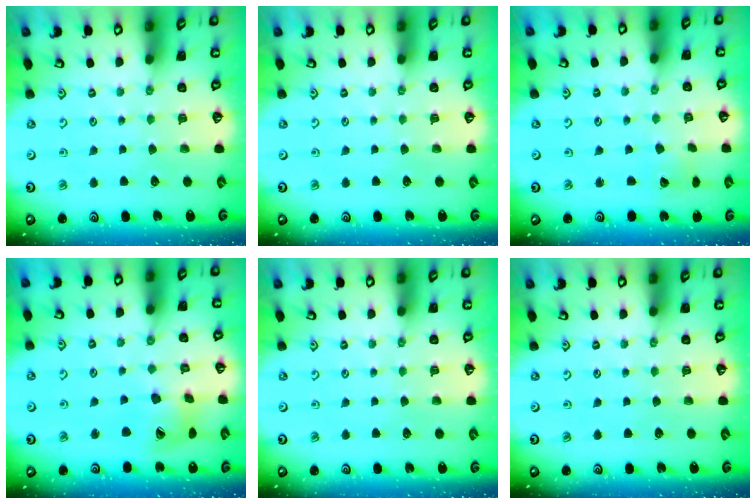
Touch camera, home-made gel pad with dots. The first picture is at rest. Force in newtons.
{"total": 0.0}
{"total": 3.5, "press": 3.5, "slide": 0.4}
{"total": 14.0, "press": 13.9, "slide": 1.7}
{"total": 0.0}
{"total": 0.0}